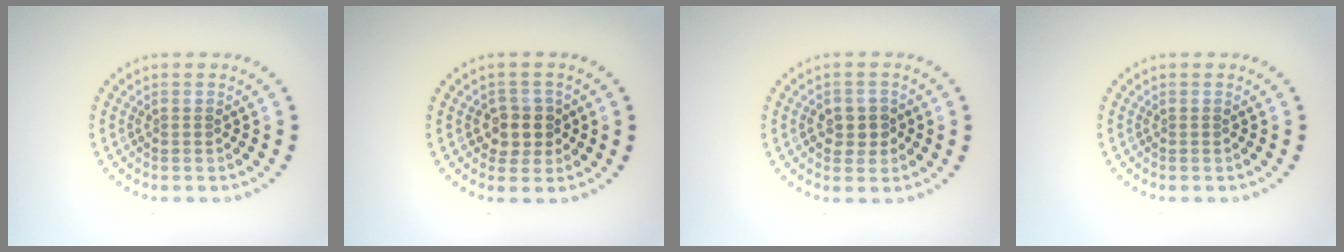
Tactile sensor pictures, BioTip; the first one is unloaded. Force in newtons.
{"total": 2.5, "press": 2.4, "slide": 0.9}
{"total": 1.9, "press": 1.8, "slide": 0.2}
{"total": 0.0}